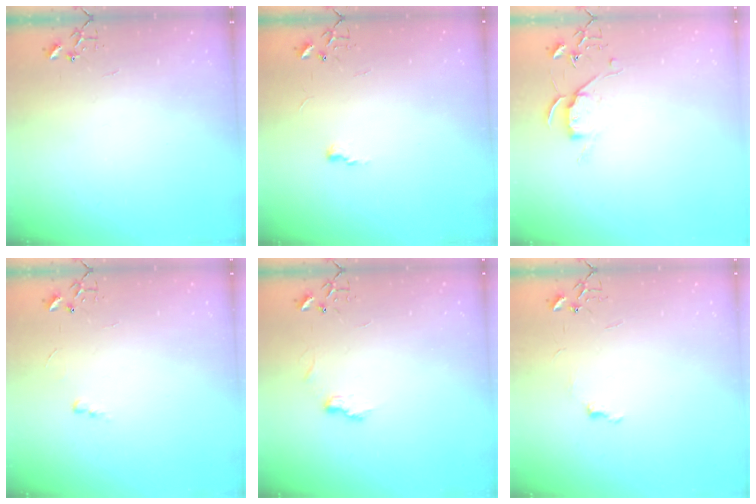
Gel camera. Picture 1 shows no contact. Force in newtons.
{"total": 5.9, "press": 5.8, "slide": 0.6}
{"total": 6.6, "press": 6.5, "slide": 0.7}
{"total": 4.0, "press": 3.9, "slide": 0.6}
{"total": 6.7, "press": 6.7, "slide": 0.3}
{"total": 5.8, "press": 5.7, "slide": 0.7}